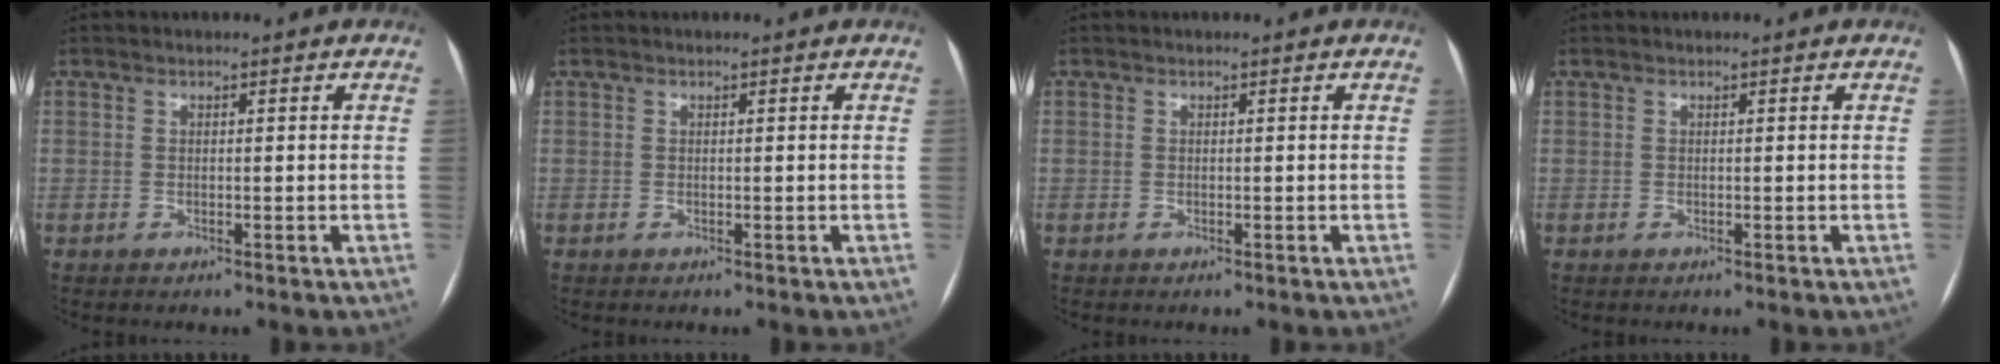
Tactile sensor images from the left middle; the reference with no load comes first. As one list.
[{"total": 0.0}, {"total": 0.0}, {"total": 0.0}]